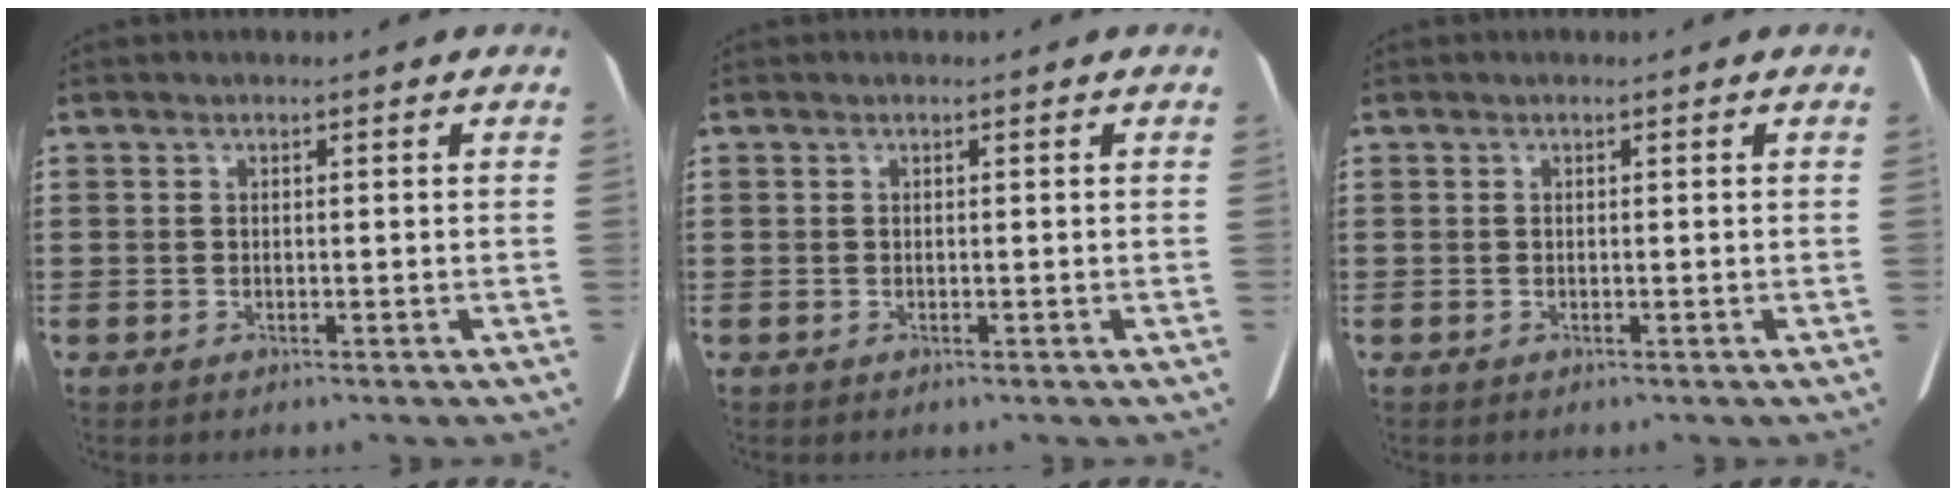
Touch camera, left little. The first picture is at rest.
{"total": 0.0}
{"total": 0.0}